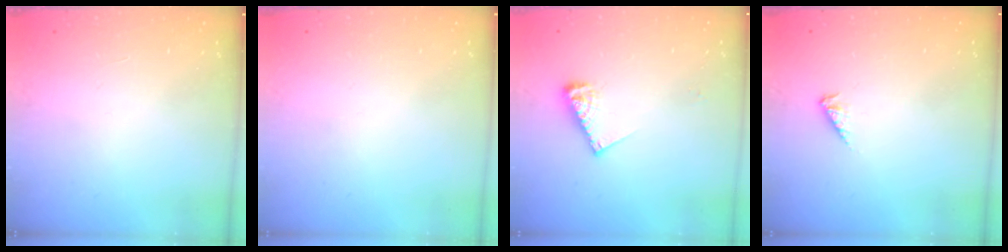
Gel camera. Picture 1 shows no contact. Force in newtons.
{"total": 0.0}
{"total": 8.0, "press": 8.0, "slide": 0.3}
{"total": 3.0, "press": 2.9, "slide": 0.6}